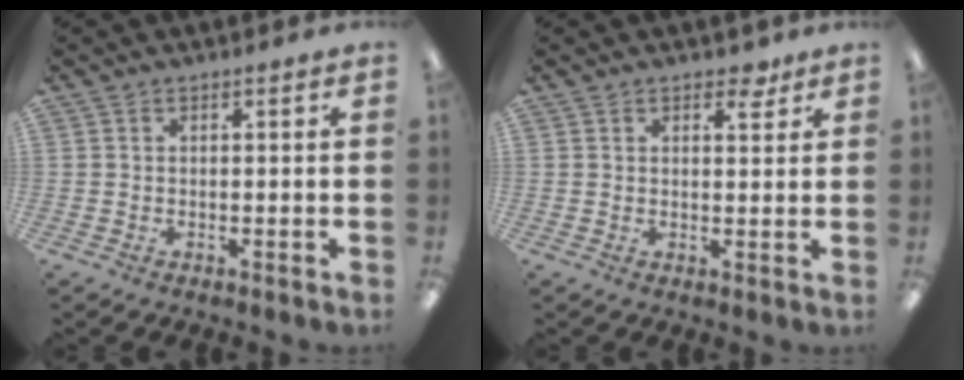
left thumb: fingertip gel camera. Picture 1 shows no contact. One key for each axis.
{"total": 3.8, "fx": 2.7, "fy": 2.0, "fz": 1.9, "tx": -0.009, "ty": -0.009, "tz": 0.042}